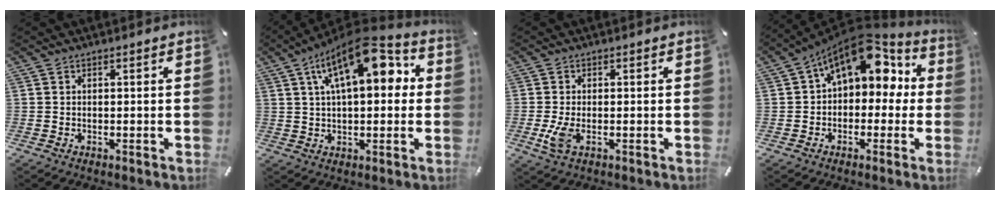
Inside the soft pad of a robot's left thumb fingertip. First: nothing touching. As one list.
[{"total": 18.1, "force": [6.4, 8.5, 14.6], "torque": [-0.226, -0.012, 0.102]}, {"total": 4.4, "force": [-0.9, 2.0, 3.8], "torque": [-0.089, -0.005, -0.019]}, {"total": 15.0, "force": [6.8, 9.0, 9.8], "torque": [-0.146, -0.031, 0.119]}]